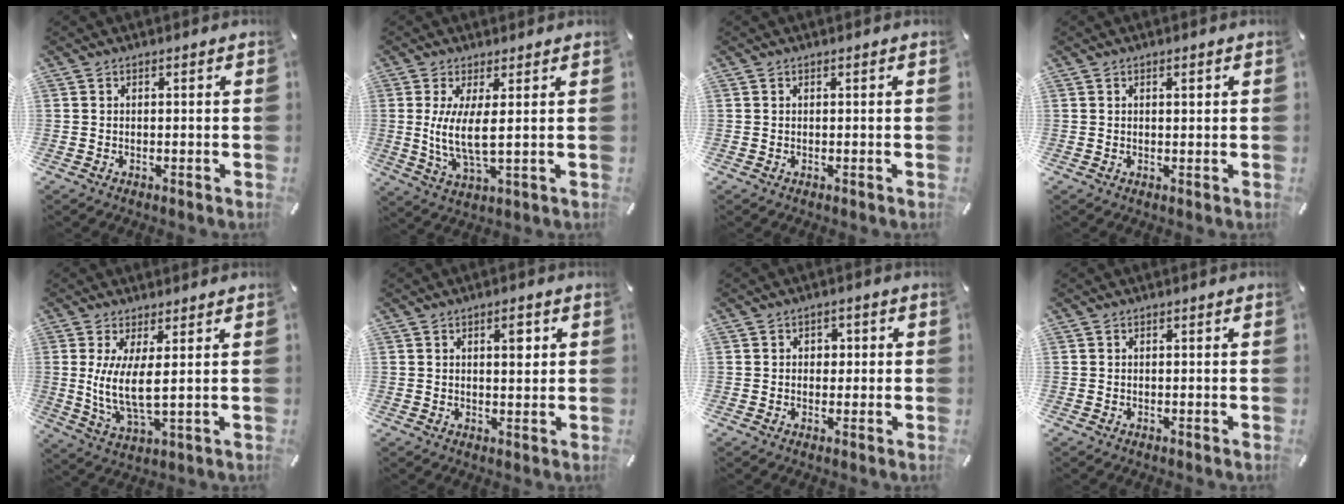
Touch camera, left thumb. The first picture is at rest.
{"total": 8.3, "force": [1.2, 1.9, 8.0], "torque": [-0.177, -0.017, 0.017]}
{"total": 0.0}
{"total": 1.1, "force": [0.4, 0.5, 0.9], "torque": [-0.010, 0.000, 0.003]}
{"total": 8.4, "force": [1.7, 2.0, 7.9], "torque": [-0.178, -0.017, 0.028]}
{"total": 4.3, "force": [1.4, 1.9, 3.6], "torque": [-0.042, -0.007, 0.016]}
{"total": 2.3, "force": [-0.5, 2.0, 1.0], "torque": [-0.013, 0.006, -0.016]}
{"total": 0.0}